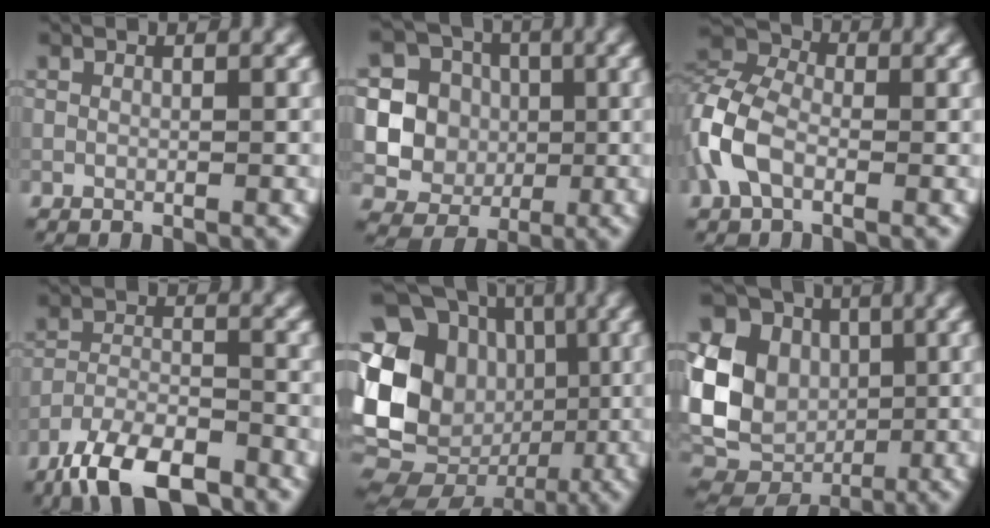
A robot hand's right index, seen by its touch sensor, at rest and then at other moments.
{"total": 9.7, "force": [0.2, 9.4, 2.7], "torque": [-0.065, 0.019, -0.006]}
{"total": 5.7, "force": [-1.9, 3.6, 4.0], "torque": [-0.102, 0.010, -0.055]}
{"total": 7.8, "force": [-6.0, 2.6, 4.3], "torque": [-0.075, -0.006, -0.118]}
{"total": 19.6, "force": [-0.5, 17.5, 8.7], "torque": [-0.201, 0.019, -0.047]}
{"total": 13.3, "force": [1.5, 11.0, 7.3], "torque": [-0.165, 0.014, 0.013]}